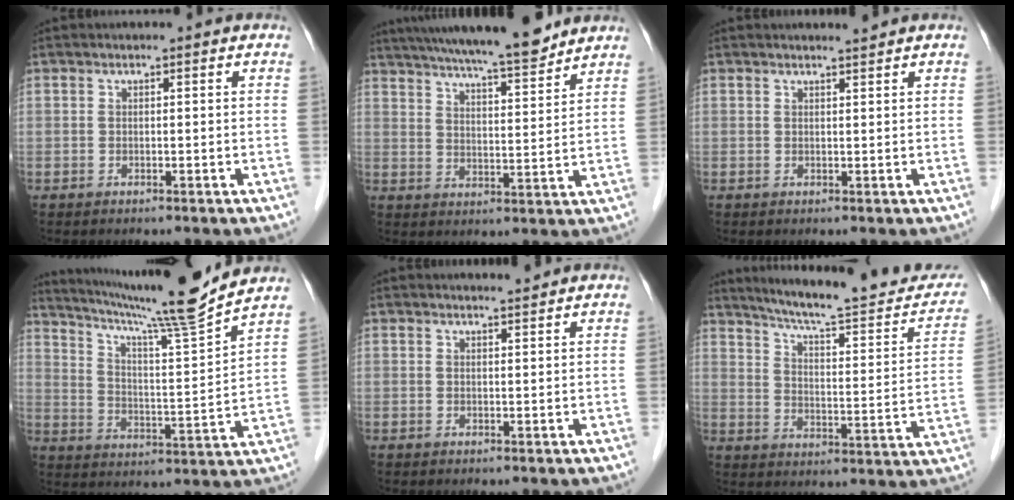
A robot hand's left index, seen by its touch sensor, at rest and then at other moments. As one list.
[{"total": 16.2, "force": [14.3, 0.9, 7.4], "torque": [-0.123, 0.010, 0.215]}, {"total": 0.9, "force": [0.9, -0.3, 0.1], "torque": [-0.010, -0.008, 0.017]}, {"total": 17.0, "force": [14.9, -2.4, 7.7], "torque": [-0.138, -0.023, 0.227]}, {"total": 1.3, "force": [1.2, -0.2, 0.1], "torque": [-0.007, -0.004, 0.023]}, {"total": 21.9, "force": [19.5, 2.7, 9.6], "torque": [-0.132, -0.033, 0.255]}]